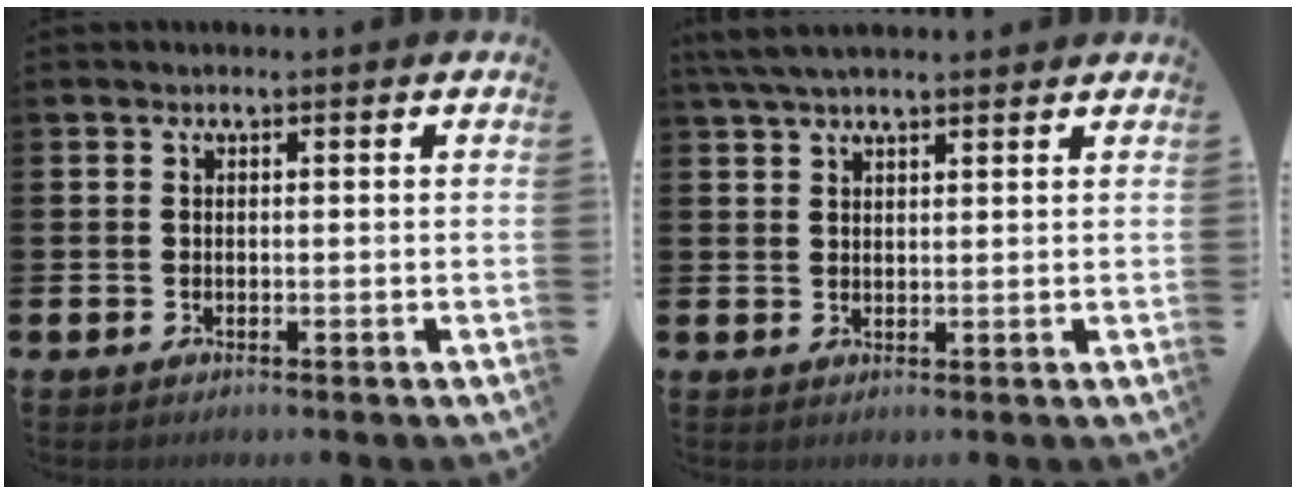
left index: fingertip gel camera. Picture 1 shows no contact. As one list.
[{"total": 4.4, "force": [3.8, 1.0, 2.0], "torque": [-0.042, -0.006, 0.068]}]